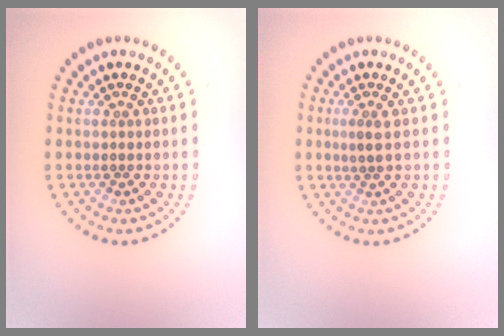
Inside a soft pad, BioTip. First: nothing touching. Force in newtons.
{"total": 1.3, "press": 1.0, "slide": 0.8}